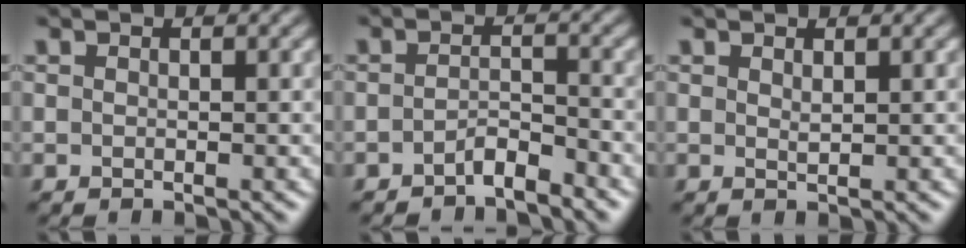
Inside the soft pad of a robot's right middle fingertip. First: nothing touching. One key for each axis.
{"total": 1.9, "fx": -1.6, "fy": 0.4, "fz": 0.9, "tx": -0.017, "ty": 0.007, "tz": -0.031}
{"total": 0.7, "fx": 0.5, "fy": 0.1, "fz": 0.4, "tx": -0.009, "ty": -0.002, "tz": 0.011}